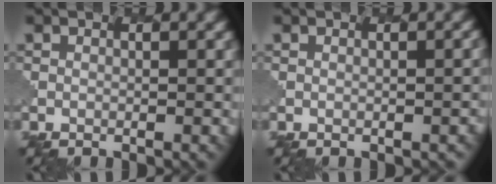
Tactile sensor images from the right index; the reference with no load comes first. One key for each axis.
{"total": 0.6, "fx": 0.0, "fy": 0.3, "fz": 0.5, "tx": 0.003, "ty": 0.004, "tz": 0.001}